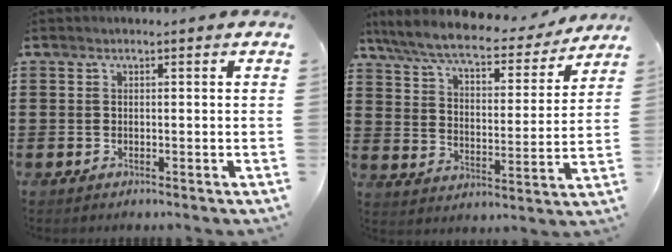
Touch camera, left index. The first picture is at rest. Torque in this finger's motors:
{"motor_torque": [1.12, -1.02, 0.41, 0.21]}